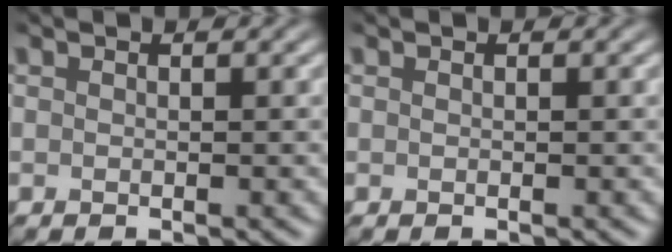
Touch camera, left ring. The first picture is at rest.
{"total": 0.0}